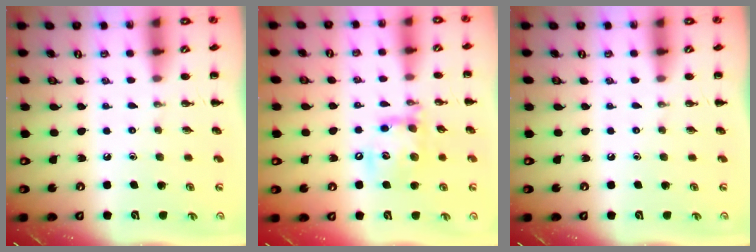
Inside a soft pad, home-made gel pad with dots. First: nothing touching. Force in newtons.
{"total": 14.6, "press": 14.3, "slide": 2.8}
{"total": 0.0}